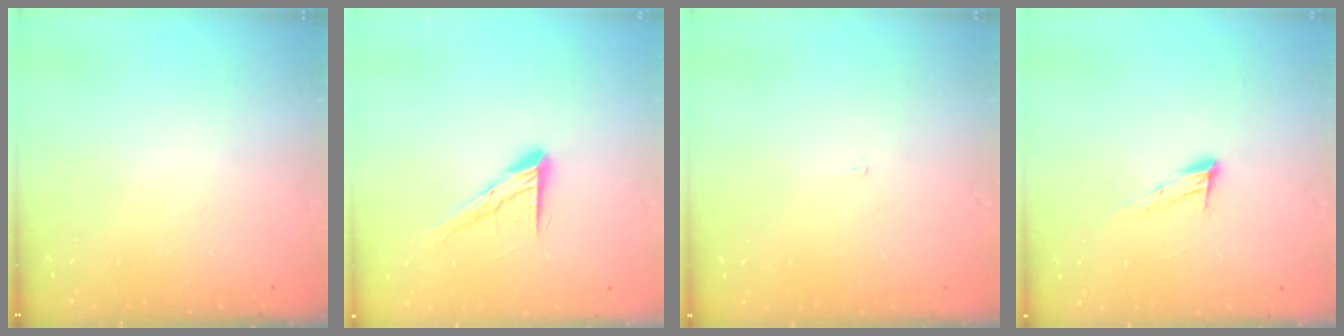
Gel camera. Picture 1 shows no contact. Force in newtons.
{"total": 10.6, "press": 10.6, "slide": 0.8}
{"total": 1.9, "press": 1.9, "slide": 0.1}
{"total": 8.3, "press": 8.2, "slide": 1.3}